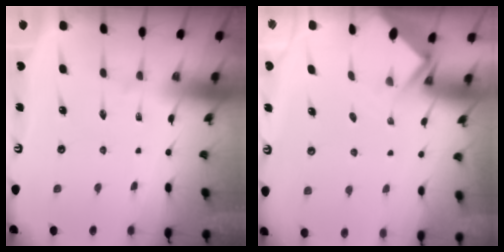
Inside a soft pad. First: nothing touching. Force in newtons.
{"total": 2.8, "press": 2.8, "slide": 0.2}